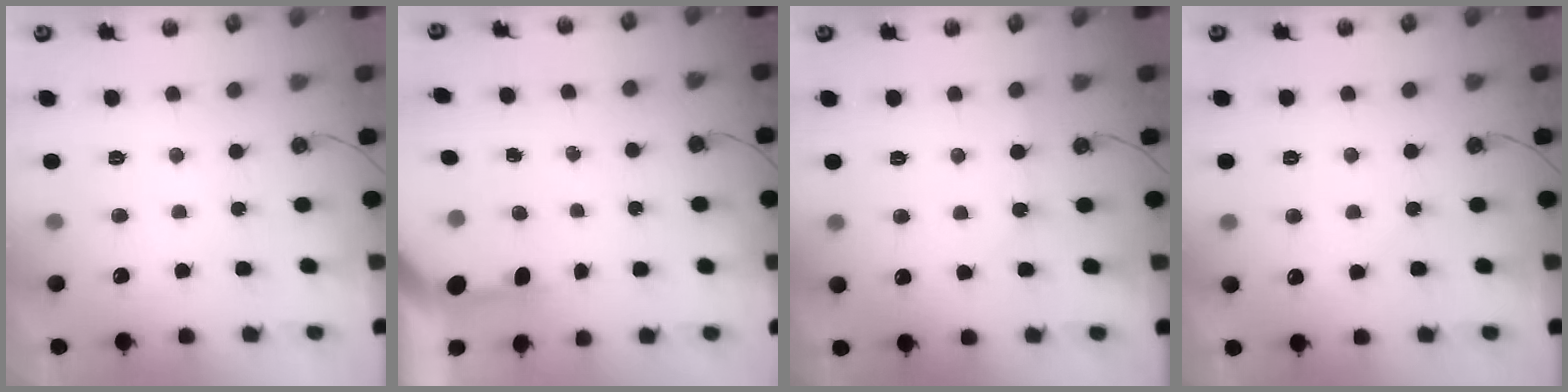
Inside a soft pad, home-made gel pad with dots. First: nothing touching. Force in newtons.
{"total": 3.1, "press": 3.1, "slide": 0.2}
{"total": 2.7, "press": 2.7, "slide": 0.5}
{"total": 3.2, "press": 3.1, "slide": 0.5}